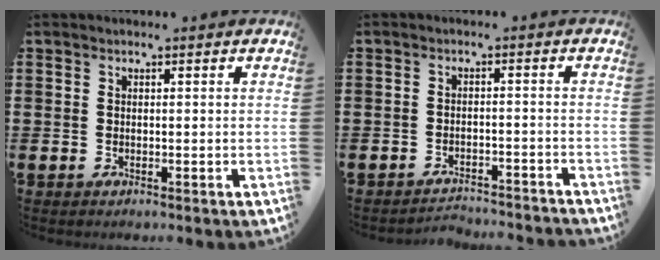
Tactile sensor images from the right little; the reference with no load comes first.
{"total": 2.5, "force": [-2.5, -0.1, -0.1], "torque": [-0.006, 0.004, -0.053]}